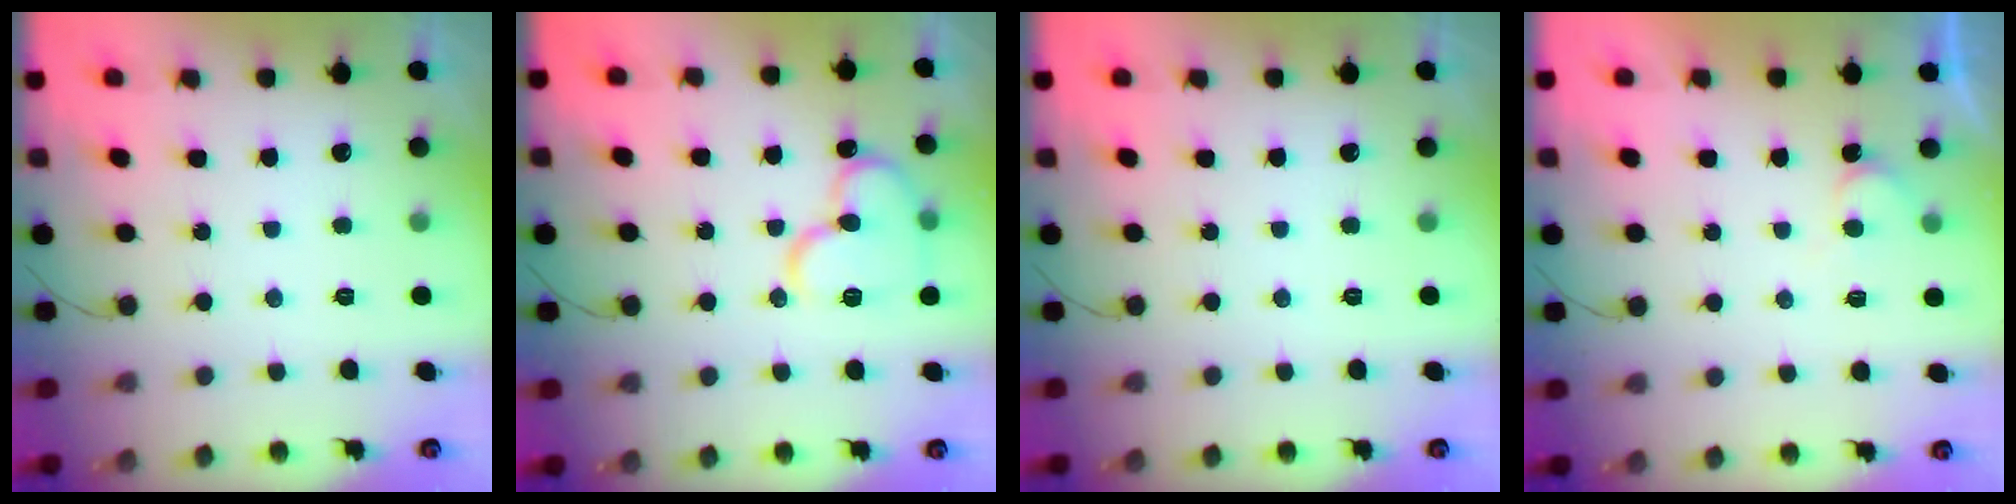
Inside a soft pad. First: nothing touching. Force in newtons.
{"total": 13.3, "press": 13.2, "slide": 1.8}
{"total": 0.0}
{"total": 3.8, "press": 3.8, "slide": 0.3}